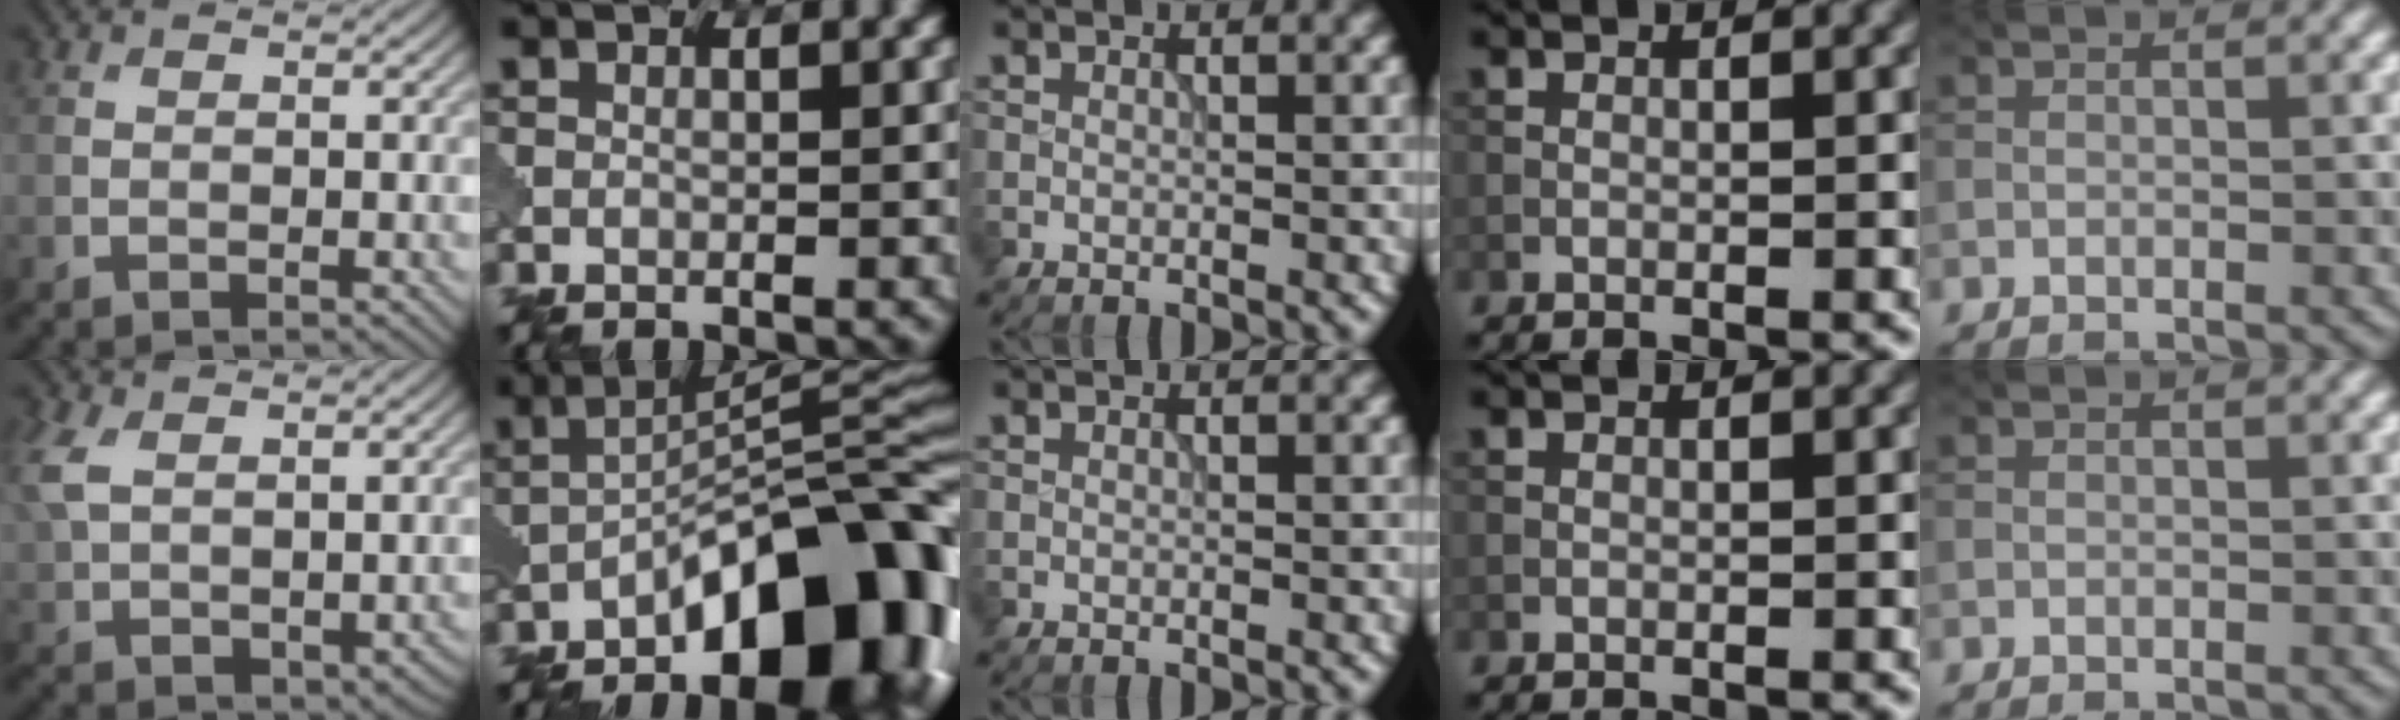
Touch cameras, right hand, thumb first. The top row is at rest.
{"thumb": {"total": 7.8, "force": [1.8, 4.8, 5.8], "torque": [-0.174, -0.003, 0.046]}, "index": {"total": 13.2, "force": [-7.3, 4.4, 10.0], "torque": [-0.138, 0.012, -0.118]}}